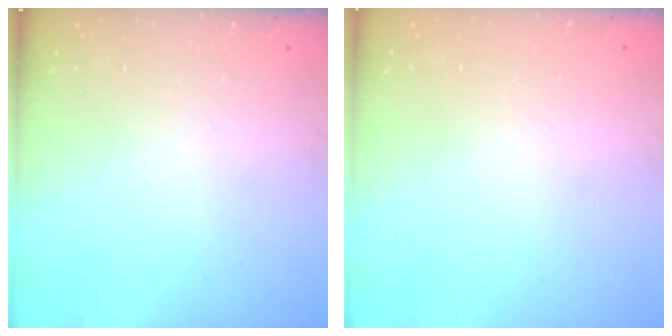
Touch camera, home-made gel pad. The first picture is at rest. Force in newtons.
{"total": 0.0}